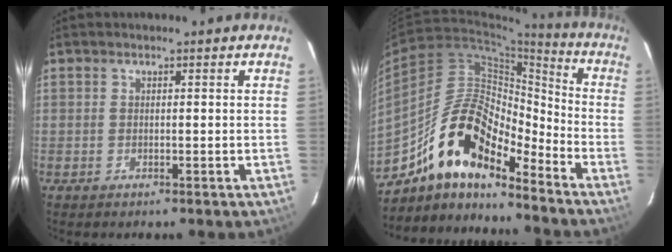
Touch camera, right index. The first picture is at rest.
{"total": 16.3, "force": [-12.3, 5.5, 9.1], "torque": [-0.158, 0.017, -0.233]}